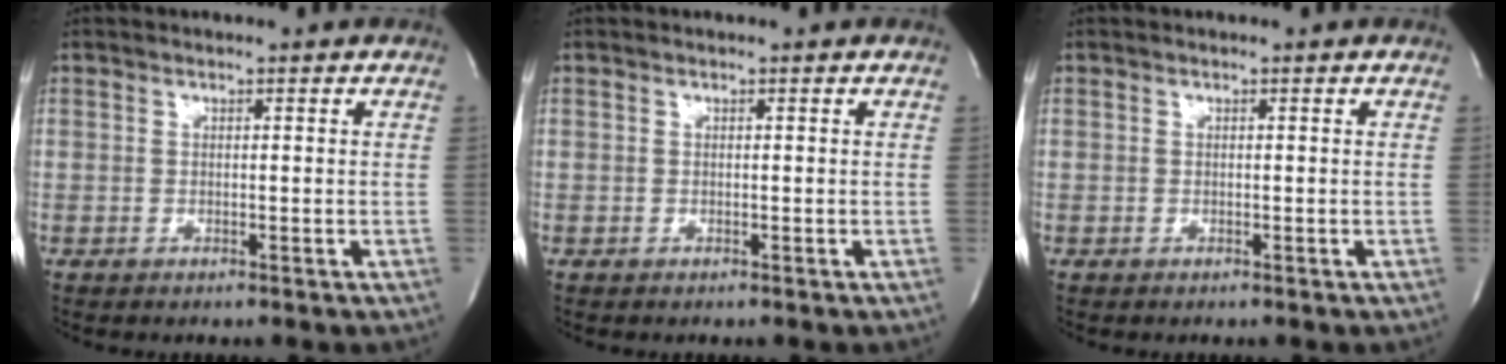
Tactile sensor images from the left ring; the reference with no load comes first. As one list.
[{"total": 0.0}, {"total": 0.0}]